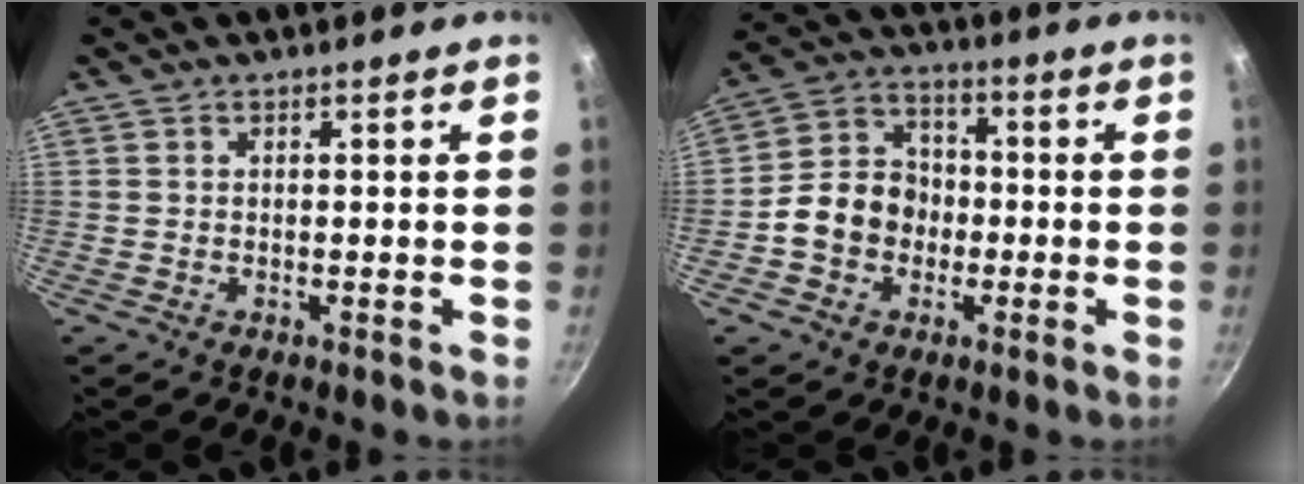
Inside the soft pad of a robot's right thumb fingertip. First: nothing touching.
{"total": 10.3, "force": [-2.2, 8.7, 5.2], "torque": [-0.056, 0.033, -0.053]}